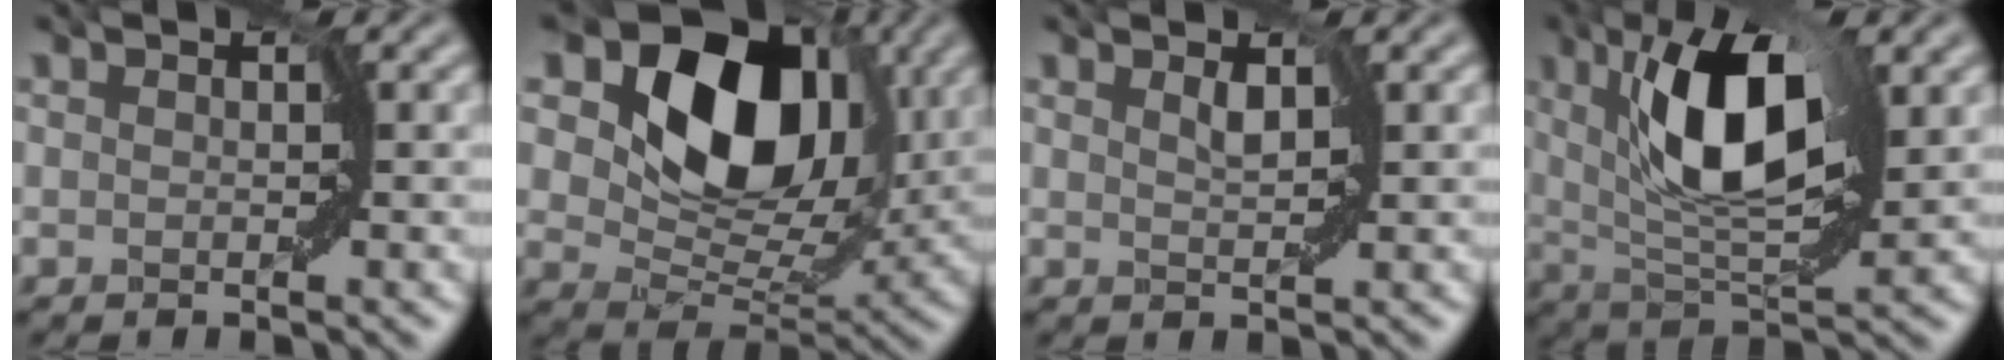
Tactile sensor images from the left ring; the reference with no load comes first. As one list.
[{"total": 13.2, "force": [5.0, 8.7, 8.6], "torque": [-0.138, 0.000, 0.081]}, {"total": 0.9, "force": [0.7, 0.2, 0.5], "torque": [-0.017, -0.002, 0.013]}, {"total": 9.2, "force": [2.7, 3.4, 8.1], "torque": [-0.138, 0.003, 0.040]}]